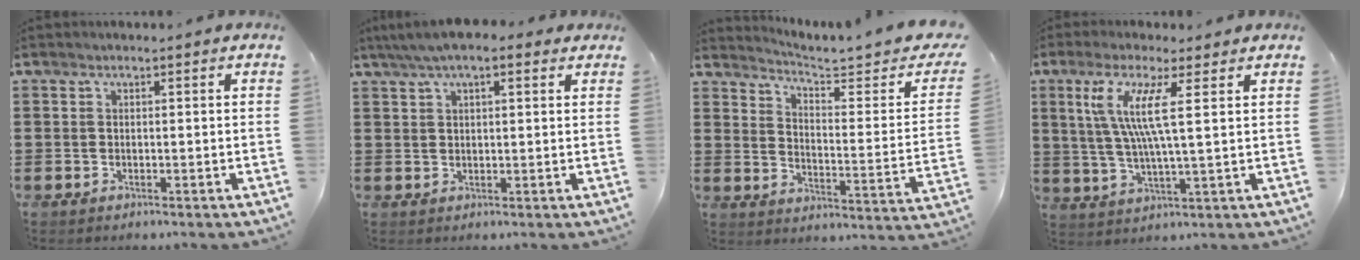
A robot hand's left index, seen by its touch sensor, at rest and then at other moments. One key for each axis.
{"total": 4.9, "fx": 3.3, "fy": 1.3, "fz": 3.3, "tx": -0.070, "ty": 0.005, "tz": 0.058}
{"total": 4.2, "fx": 3.7, "fy": 0.0, "fz": 1.9, "tx": -0.050, "ty": -0.029, "tz": 0.055}
{"total": 8.5, "fx": 3.3, "fy": 1.1, "fz": 7.8, "tx": -0.170, "ty": -0.004, "tz": 0.054}